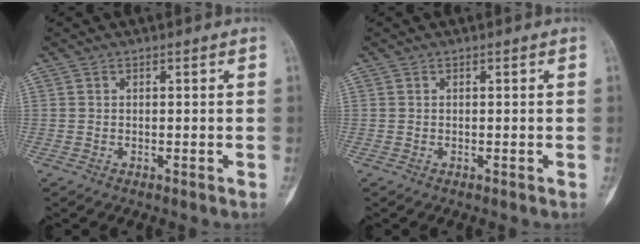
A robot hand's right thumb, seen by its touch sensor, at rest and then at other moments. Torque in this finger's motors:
{"motor_torque": [0.11, 0.05, 0.00, 0.00, 0.00]}